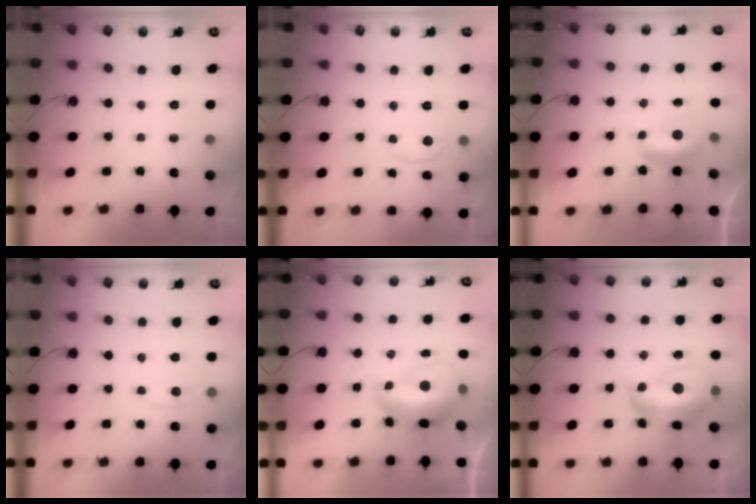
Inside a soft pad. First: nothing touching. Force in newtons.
{"total": 3.0, "press": 2.9, "slide": 0.5}
{"total": 0.9, "press": 0.8, "slide": 0.5}
{"total": 1.2, "press": 0.9, "slide": 0.8}
{"total": 6.1, "press": 6.0, "slide": 1.0}
{"total": 9.0, "press": 8.9, "slide": 1.0}